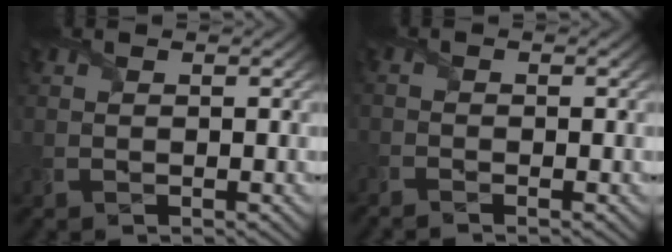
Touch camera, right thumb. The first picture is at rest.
{"total": 1.6, "force": [-1.5, 0.1, 0.6], "torque": [-0.014, -0.004, -0.033]}